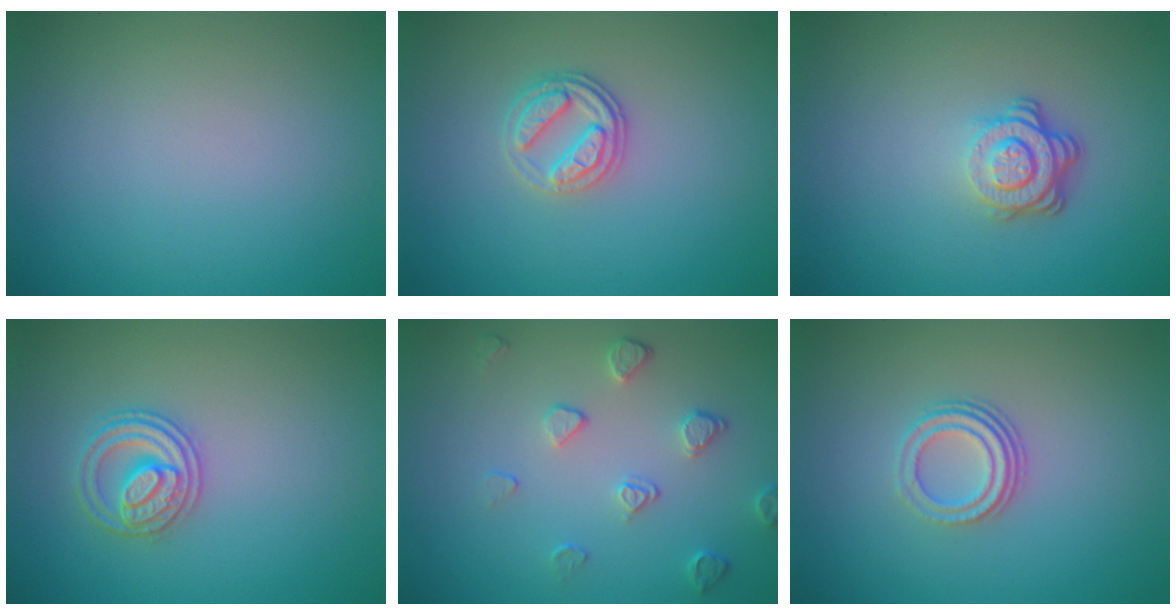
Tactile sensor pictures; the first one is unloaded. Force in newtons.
{"total": 2.7, "press": 2.5, "slide": 0.9}
{"total": 3.8, "press": 2.6, "slide": 2.7}
{"total": 2.7, "press": 2.6, "slide": 0.3}
{"total": 2.1, "press": 1.4, "slide": 1.5}
{"total": 3.0, "press": 2.1, "slide": 2.1}